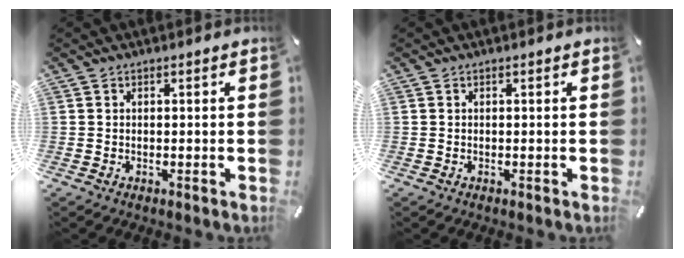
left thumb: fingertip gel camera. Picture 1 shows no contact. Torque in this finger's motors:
{"motor_torque": [0.00, 0.00, 0.01, -0.01, 0.00]}